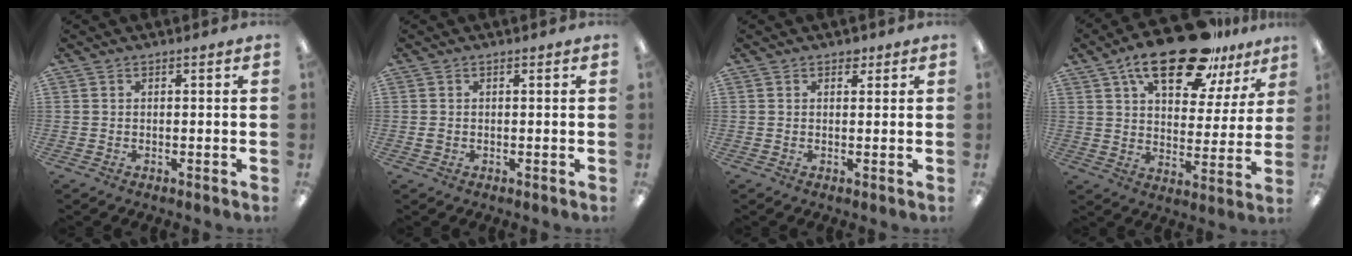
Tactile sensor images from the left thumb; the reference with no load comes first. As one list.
[{"total": 1.0, "force": [0.0, 0.8, 0.5], "torque": [-0.010, 0.004, -0.002]}, {"total": 1.8, "force": [1.2, 1.1, 0.8], "torque": [0.000, -0.004, 0.018]}, {"total": 21.0, "force": [14.0, 8.8, 13.0], "torque": [-0.208, -0.067, 0.234]}]